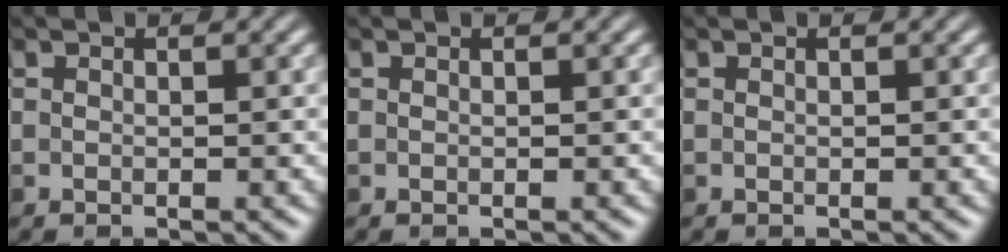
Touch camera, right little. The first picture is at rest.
{"total": 0.0}
{"total": 0.0}